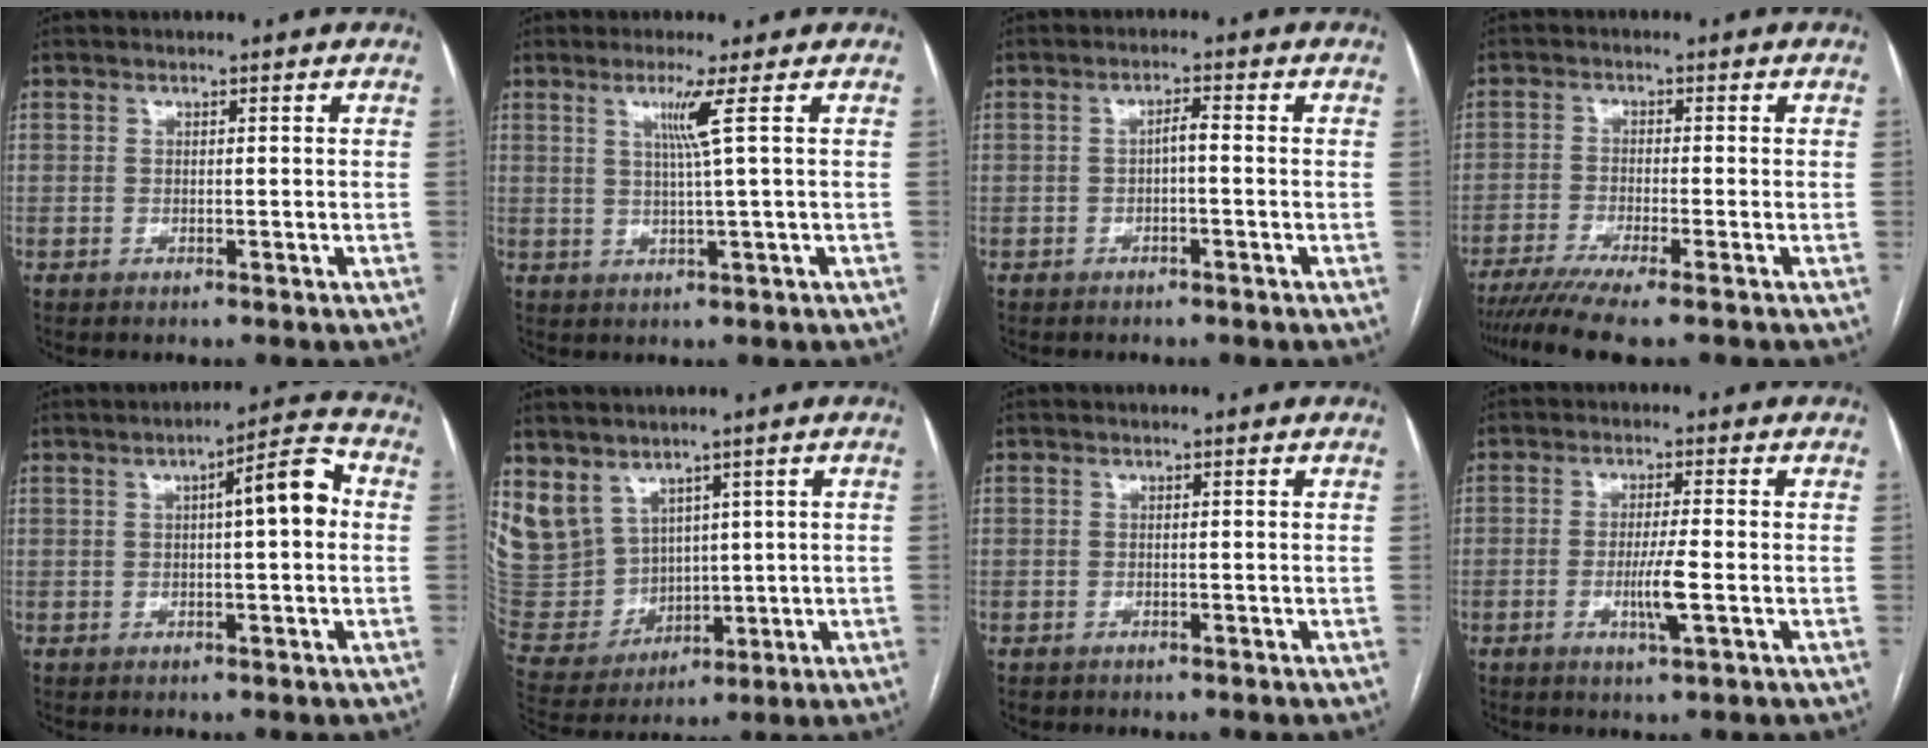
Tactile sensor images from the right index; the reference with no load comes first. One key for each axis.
{"total": 3.8, "fx": 1.4, "fy": -1.5, "fz": 3.2, "tx": -0.067, "ty": -0.008, "tz": 0.031}
{"total": 1.7, "fx": -0.4, "fy": 0.4, "fz": 1.7, "tx": -0.028, "ty": 0.005, "tz": -0.008}
{"total": 8.7, "fx": -7.1, "fy": -0.5, "fz": 5.0, "tx": -0.074, "ty": -0.018, "tz": -0.113}
{"total": 7.0, "fx": 0.9, "fy": 1.2, "fz": 6.8, "tx": -0.098, "ty": 0.024, "tz": 0.008}
{"total": 12.8, "fx": 6.4, "fy": 10.6, "fz": 3.3, "tx": -0.104, "ty": 0.043, "tz": 0.164}
{"total": 0.9, "fx": -0.5, "fy": 0.7, "fz": -0.1, "tx": -0.008, "ty": 0.004, "tz": -0.007}
{"total": 4.7, "fx": -1.2, "fy": -0.1, "fz": 4.5, "tx": -0.085, "ty": -0.007, "tz": -0.021}